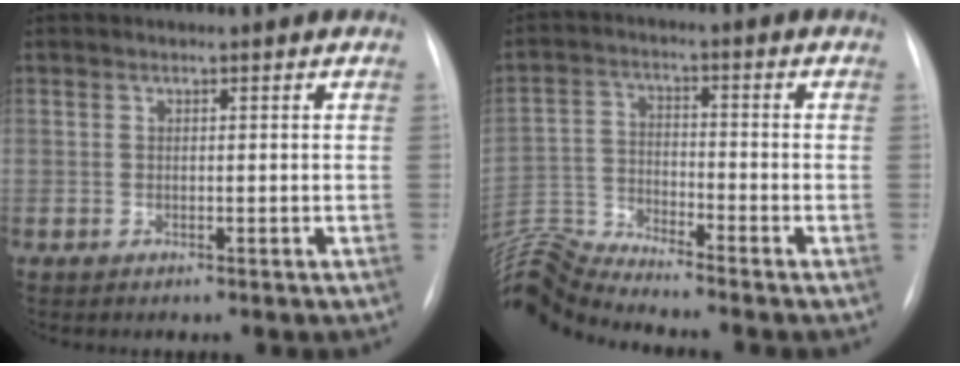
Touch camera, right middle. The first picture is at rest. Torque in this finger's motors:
{"motor_torque": [0.50, -1.64, 0.44, 0.21]}